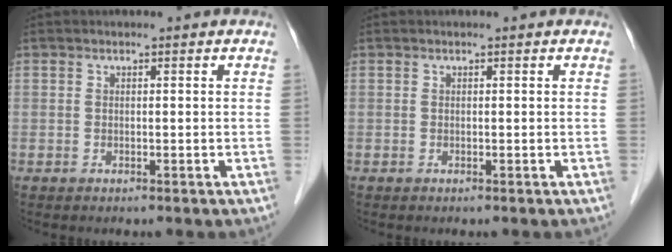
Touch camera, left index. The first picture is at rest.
{"total": 0.0}